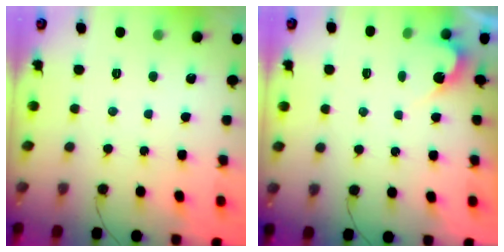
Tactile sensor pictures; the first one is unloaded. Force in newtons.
{"total": 2.7, "press": 2.7, "slide": 0.1}